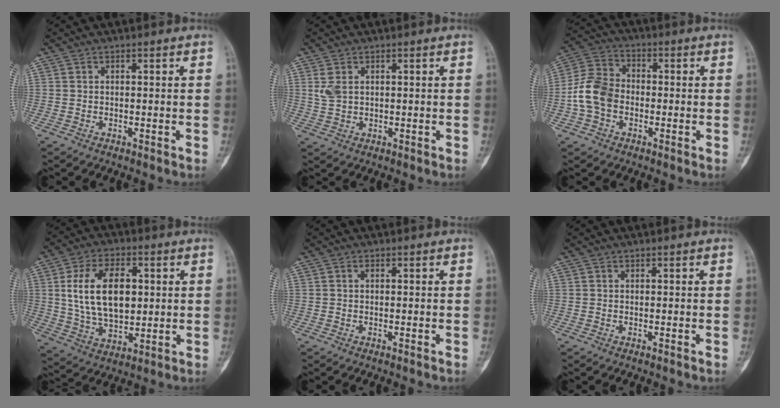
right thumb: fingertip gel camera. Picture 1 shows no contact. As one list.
[{"total": 3.3, "force": [0.8, 2.2, 2.4], "torque": [-0.054, 0.002, 0.021]}, {"total": 9.6, "force": [-1.9, 7.2, 6.0], "torque": [-0.114, 0.030, -0.049]}, {"total": 15.6, "force": [2.5, 9.3, 12.2], "torque": [-0.191, -0.004, 0.051]}, {"total": 0.6, "force": [-0.1, 0.2, 0.5], "torque": [-0.007, 0.001, -0.003]}, {"total": 0.0}]